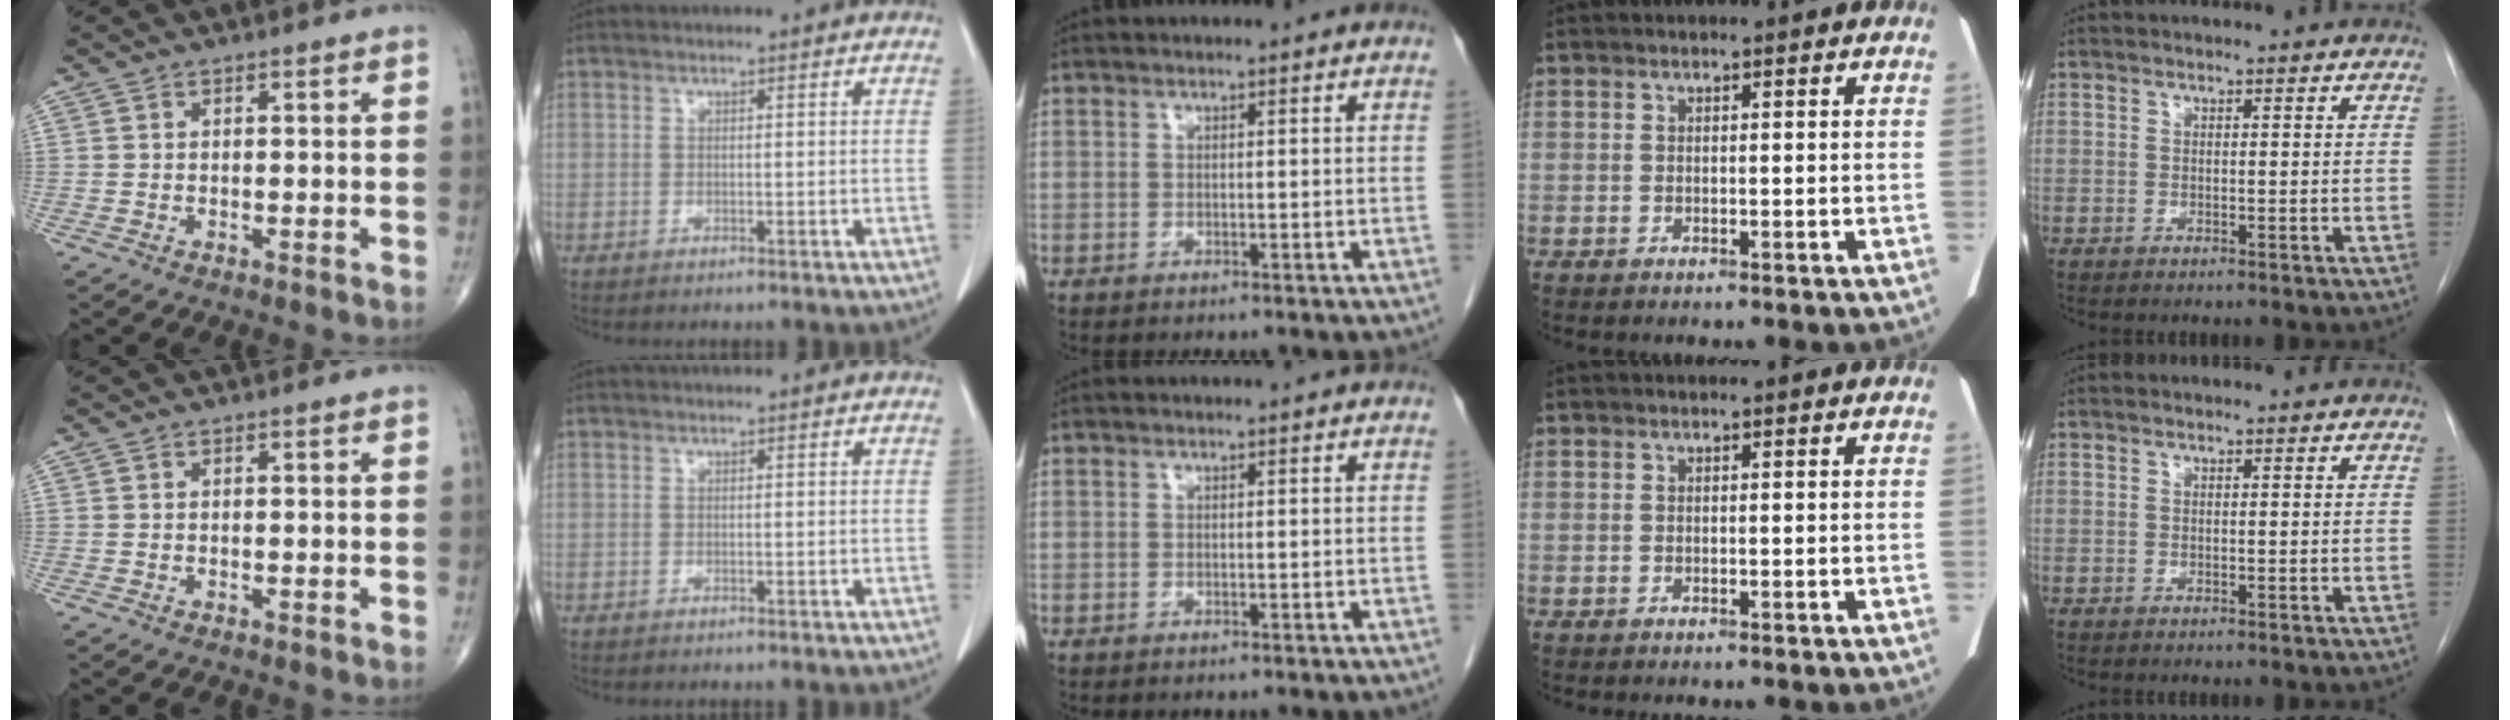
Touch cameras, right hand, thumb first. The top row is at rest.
{}